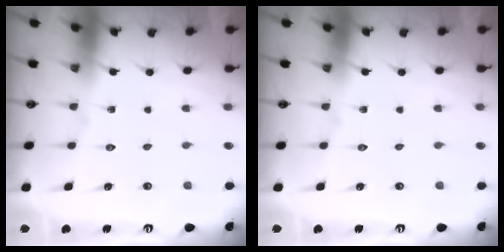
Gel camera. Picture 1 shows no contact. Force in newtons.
{"total": 0.0}